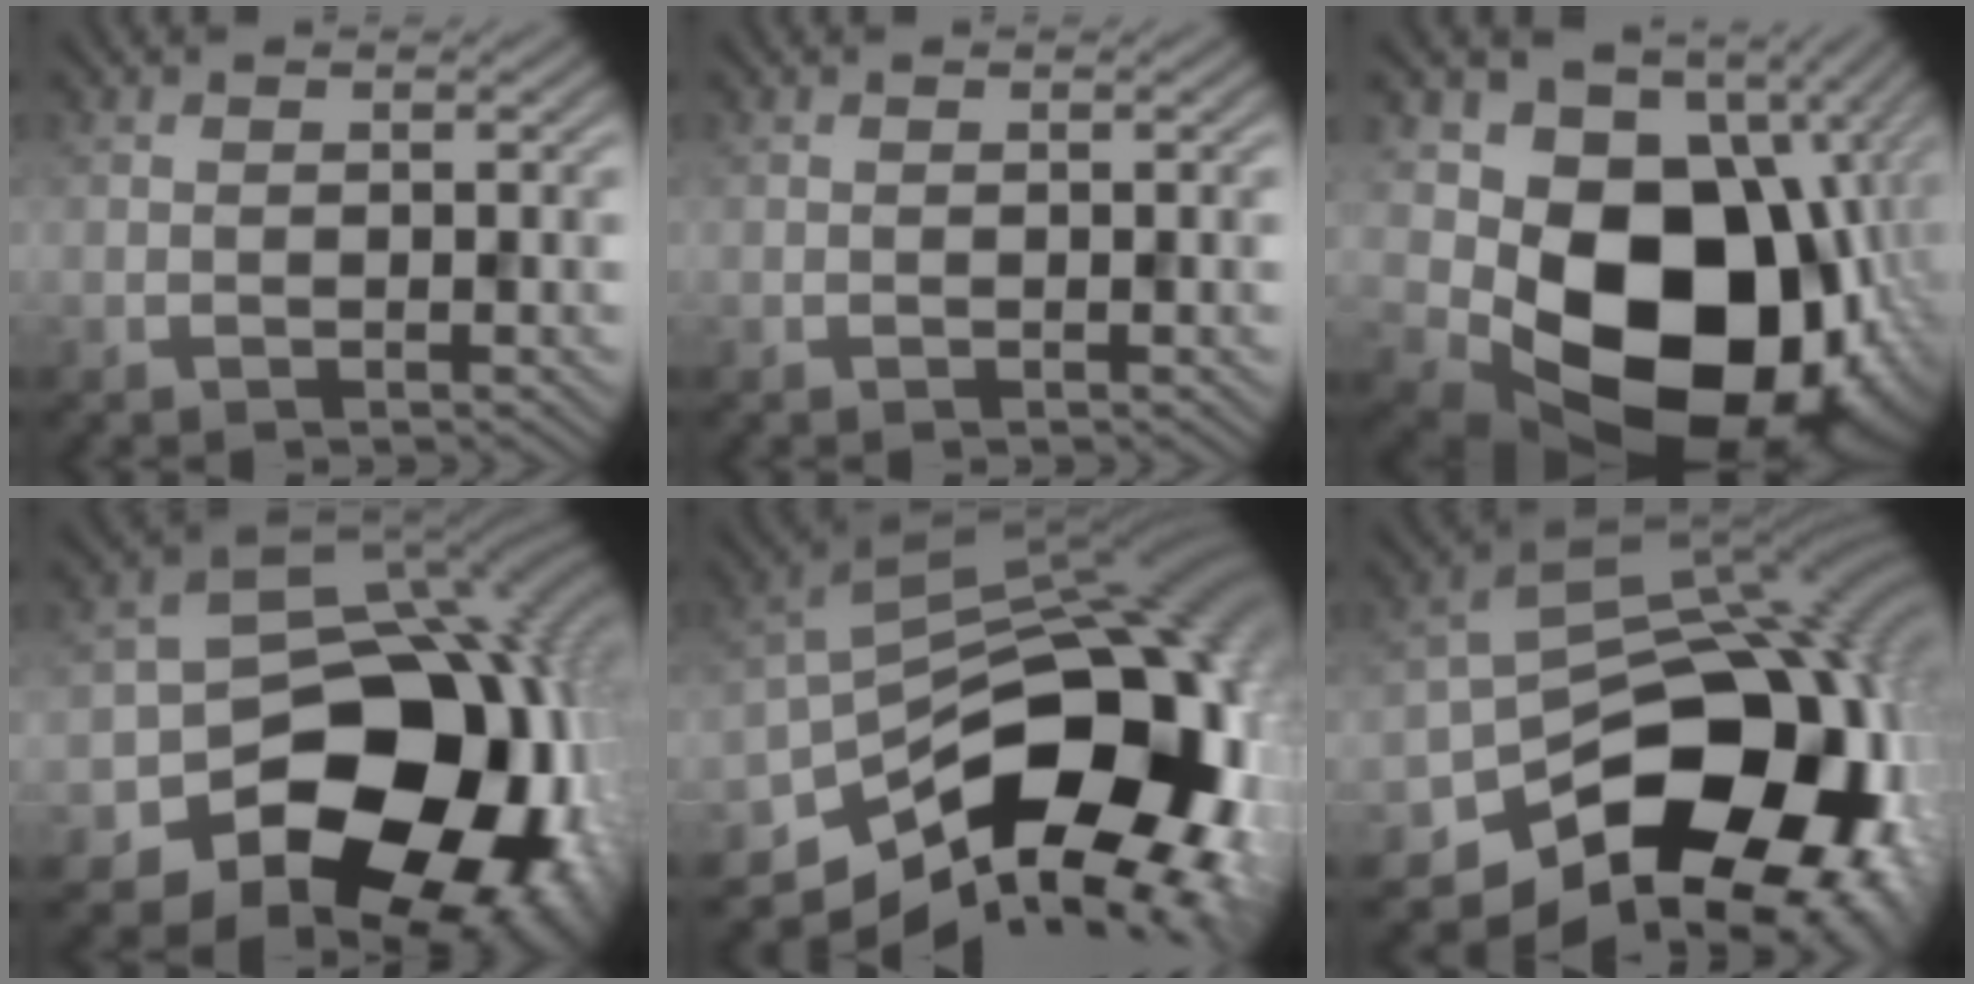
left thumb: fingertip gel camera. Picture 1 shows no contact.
{"total": 0.0}
{"total": 19.3, "force": [-3.0, 15.0, 11.8], "torque": [-0.199, -0.072, -0.001]}
{"total": 18.6, "force": [-7.3, 14.3, 9.4], "torque": [-0.131, -0.044, -0.109]}
{"total": 17.2, "force": [-7.5, 10.4, 11.5], "torque": [-0.154, -0.029, -0.112]}
{"total": 17.6, "force": [-8.2, 11.9, 10.0], "torque": [-0.140, -0.040, -0.124]}